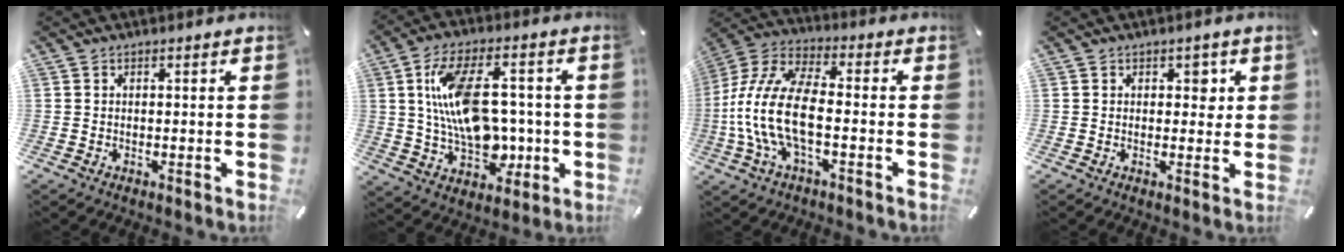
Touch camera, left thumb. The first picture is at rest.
{"total": 17.6, "force": [1.4, 11.2, 13.5], "torque": [-0.246, 0.014, 0.028]}
{"total": 15.7, "force": [-3.2, 7.7, 13.3], "torque": [-0.290, -0.002, -0.061]}
{"total": 3.3, "force": [1.0, 2.4, 2.1], "torque": [-0.004, -0.007, 0.005]}